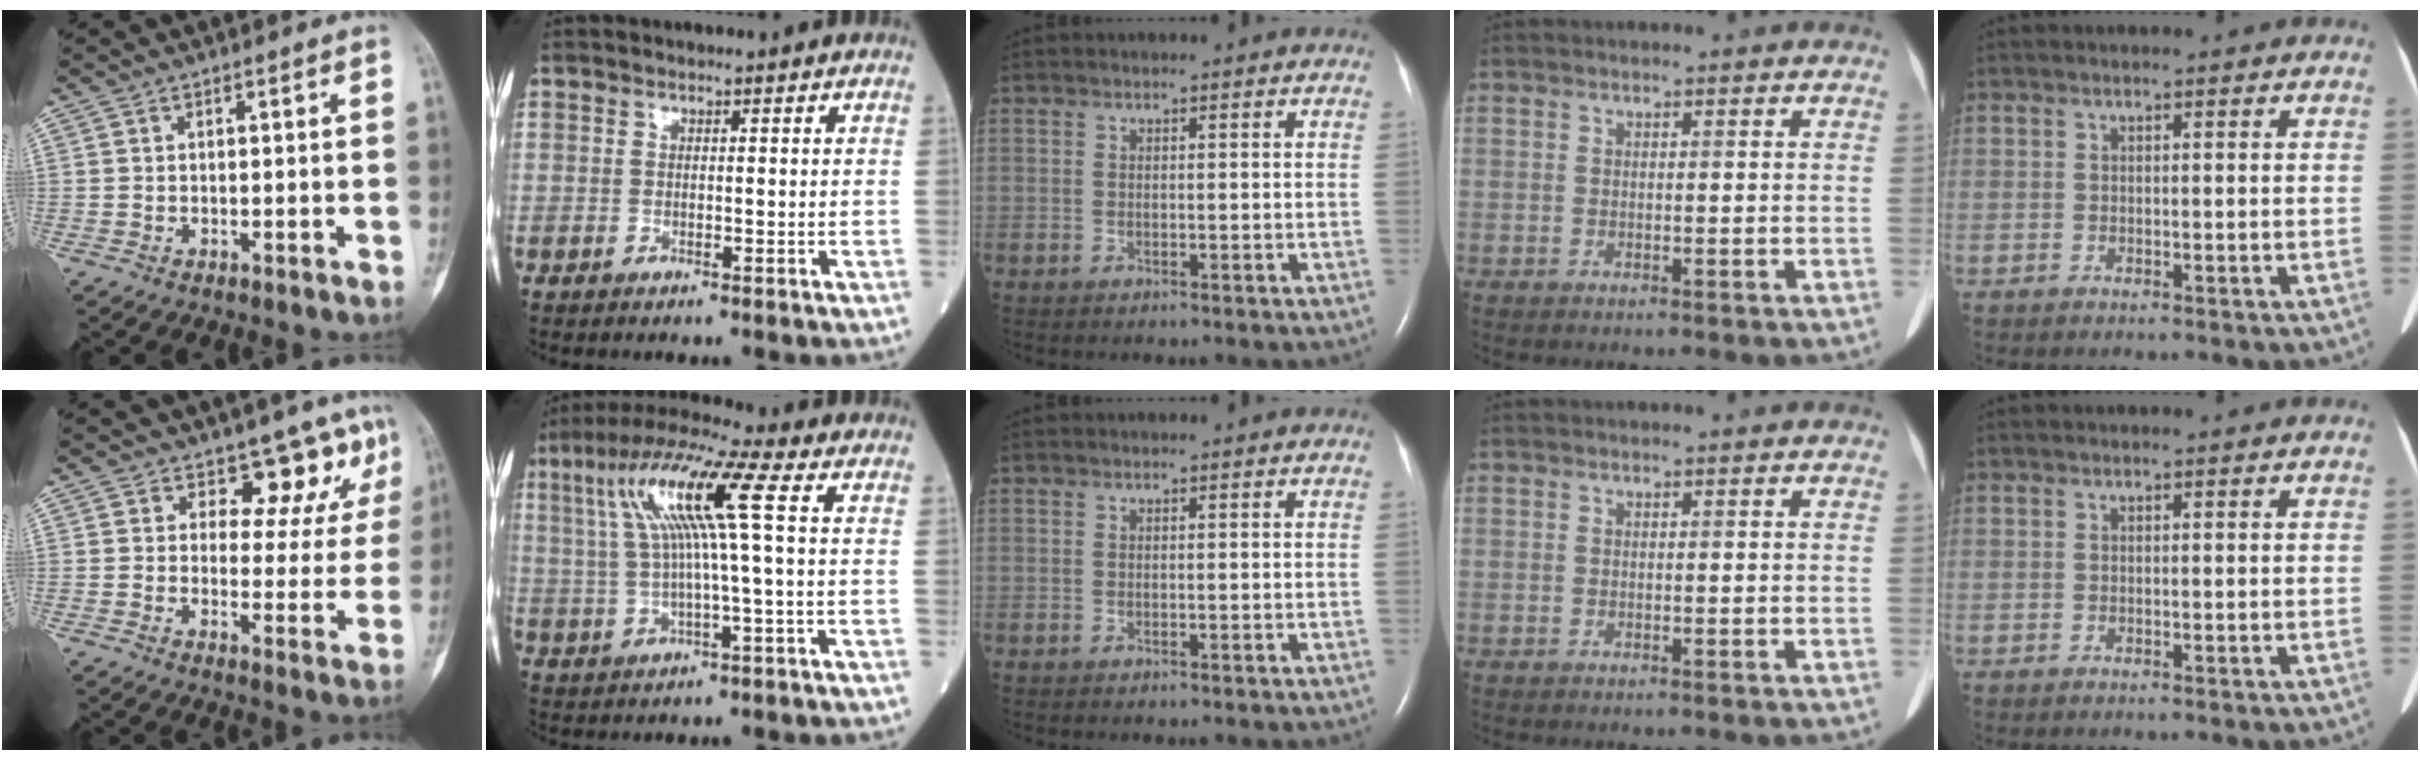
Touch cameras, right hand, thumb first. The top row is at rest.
{"thumb": {"total": 8.8, "force": [6.2, 5.3, 3.2], "torque": [0.003, -0.037, 0.065]}, "index": {"total": 12.2, "force": [2.8, 0.0, 11.9], "torque": [-0.234, 0.031, 0.051]}}